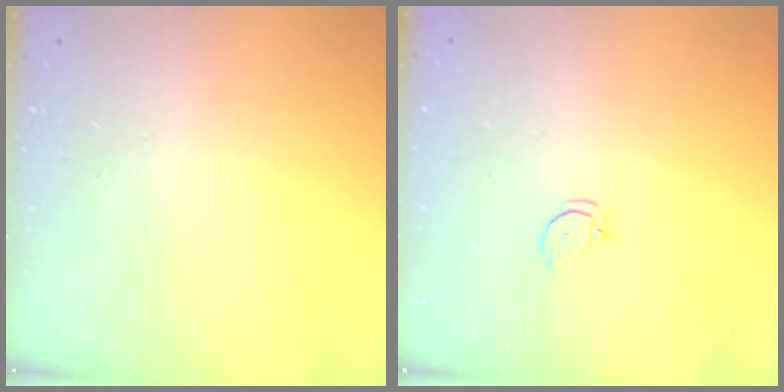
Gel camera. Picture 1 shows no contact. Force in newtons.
{"total": 2.2, "press": 2.2, "slide": 0.2}